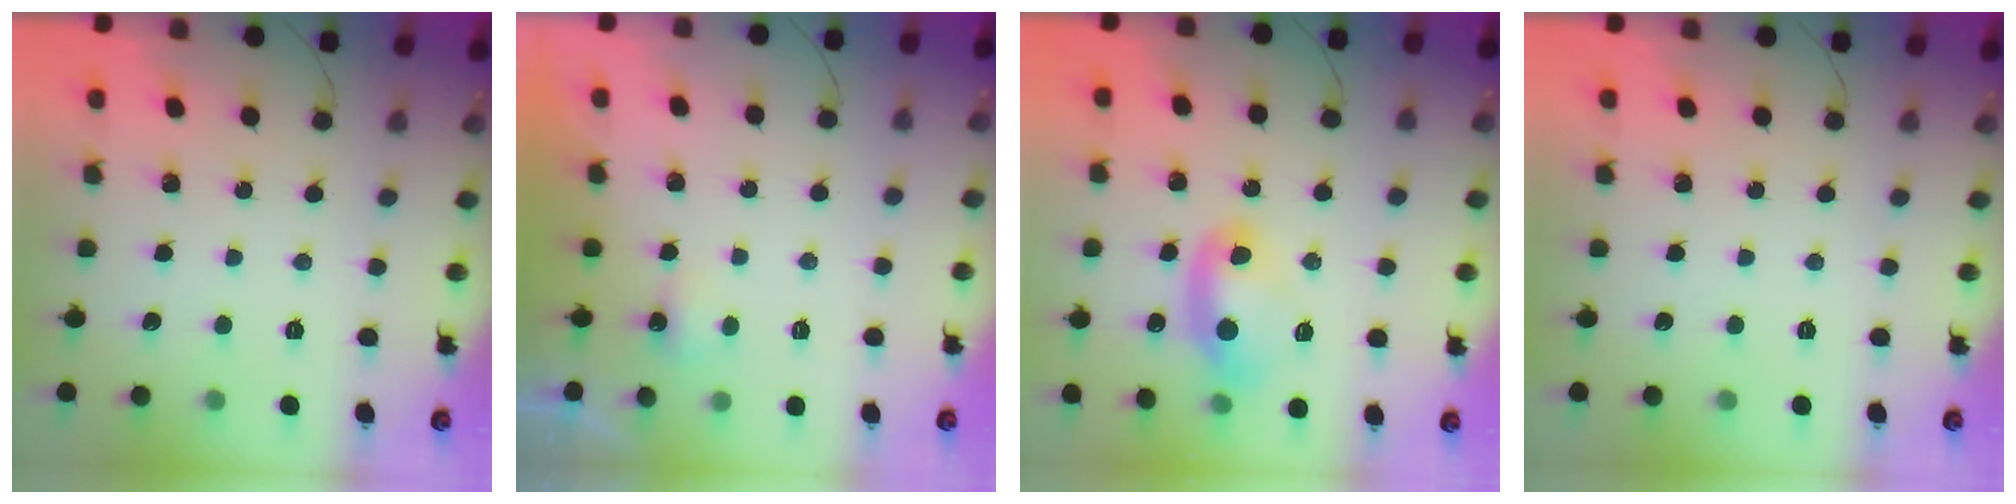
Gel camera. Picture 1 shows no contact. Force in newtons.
{"total": 2.3, "press": 2.2, "slide": 0.6}
{"total": 10.9, "press": 10.0, "slide": 4.3}
{"total": 0.0}